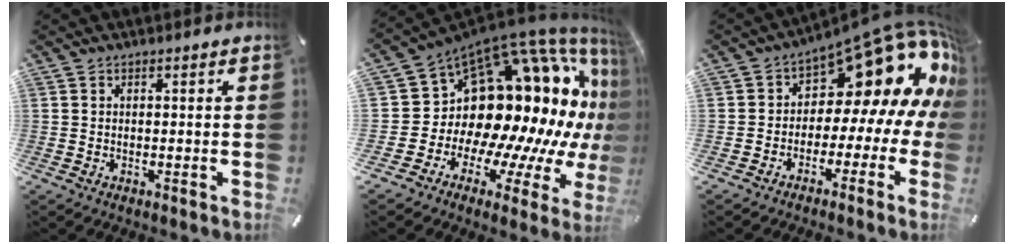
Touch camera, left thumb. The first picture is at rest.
{"total": 19.1, "force": [5.0, 12.2, 13.9], "torque": [-0.172, -0.133, 0.123]}
{"total": 16.4, "force": [8.9, 8.8, 10.6], "torque": [-0.135, -0.082, 0.143]}